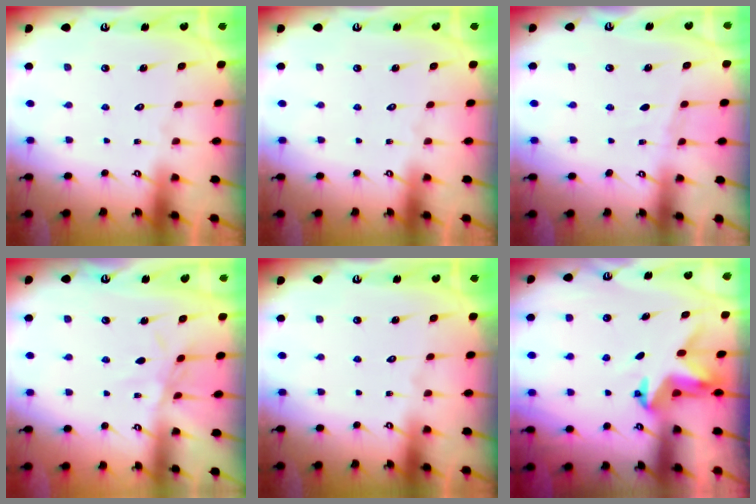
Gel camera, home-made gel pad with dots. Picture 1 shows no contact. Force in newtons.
{"total": 0.0}
{"total": 2.7, "press": 2.6, "slide": 0.4}
{"total": 5.3, "press": 5.3, "slide": 0.4}
{"total": 0.0}
{"total": 3.4, "press": 3.4, "slide": 0.2}